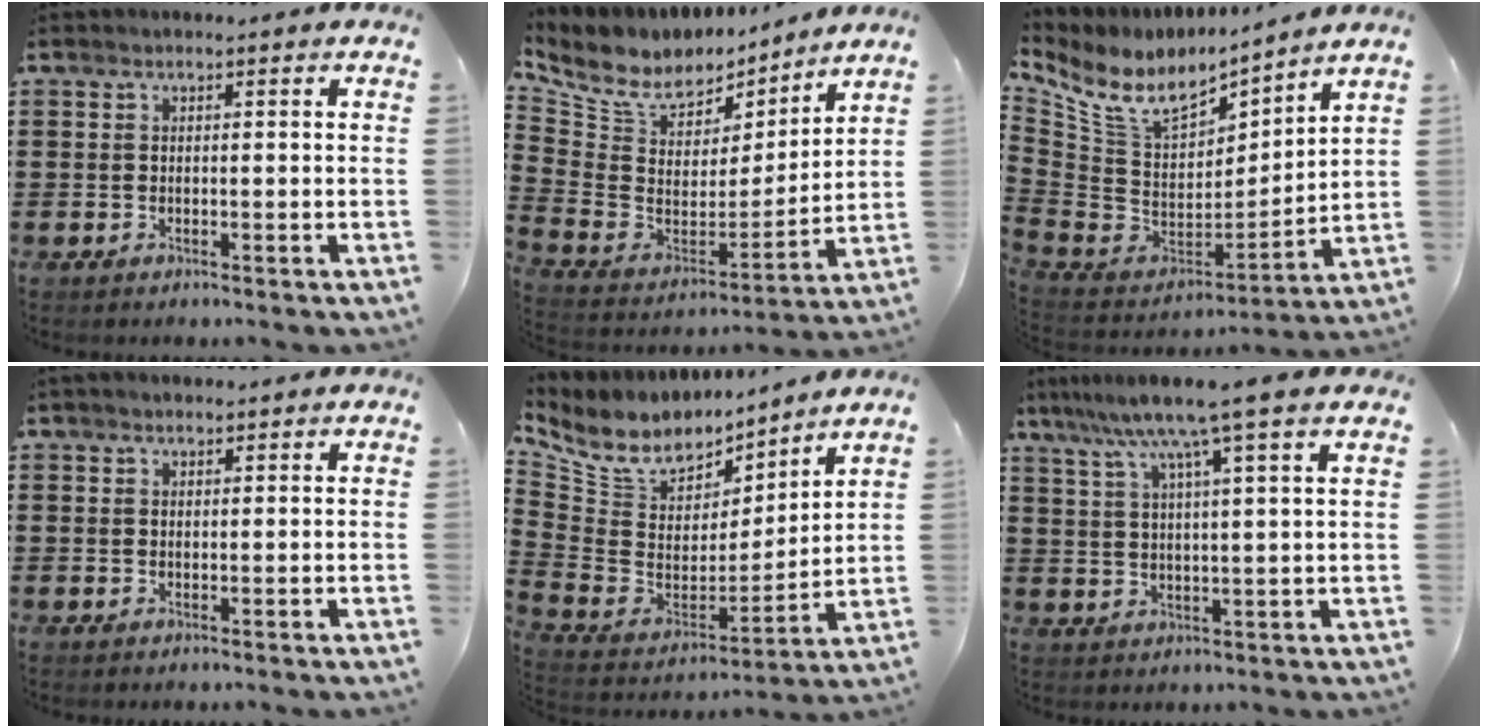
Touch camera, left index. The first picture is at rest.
{"total": 7.5, "force": [5.8, 4.2, 2.2], "torque": [-0.083, -0.039, 0.104]}
{"total": 9.6, "force": [6.6, 4.7, 5.3], "torque": [-0.137, -0.041, 0.118]}
{"total": 0.9, "force": [0.8, 0.4, 0.1], "torque": [-0.004, 0.003, 0.015]}
{"total": 7.6, "force": [5.9, 4.1, 2.5], "torque": [-0.091, -0.040, 0.105]}
{"total": 8.2, "force": [5.9, -0.6, 5.7], "torque": [-0.129, -0.020, 0.096]}